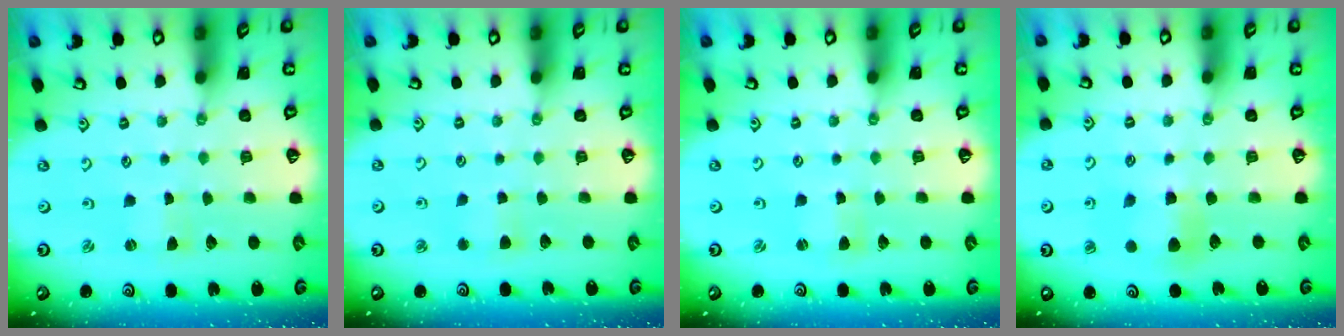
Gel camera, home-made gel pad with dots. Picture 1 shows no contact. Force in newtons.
{"total": 3.5, "press": 3.5, "slide": 0.7}
{"total": 1.5, "press": 1.4, "slide": 0.3}
{"total": 5.6, "press": 5.6, "slide": 0.4}